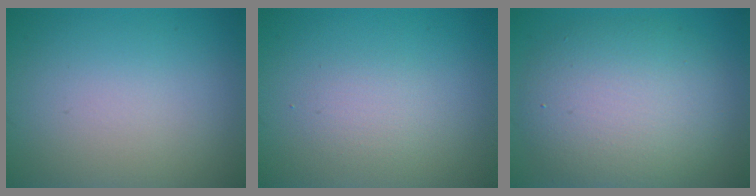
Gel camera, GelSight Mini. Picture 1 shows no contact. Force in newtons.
{"total": 1.4, "press": 1.4, "slide": 0.0}
{"total": 7.5, "press": 7.5, "slide": 0.5}